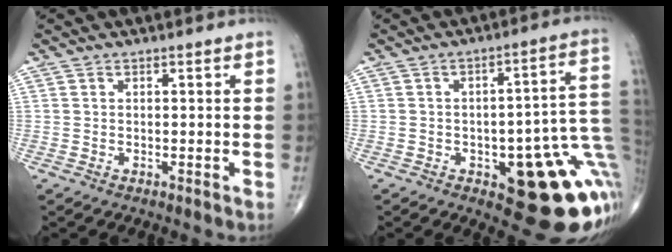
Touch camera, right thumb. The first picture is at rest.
{"total": 20.0, "force": [-4.9, 7.3, 17.9], "torque": [-0.156, 0.032, -0.043]}